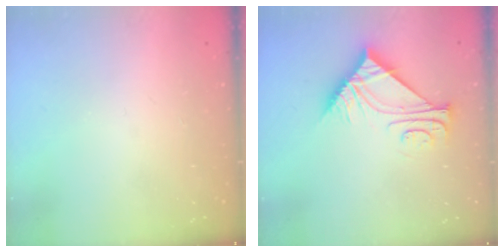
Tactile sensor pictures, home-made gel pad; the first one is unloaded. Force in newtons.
{"total": 9.3, "press": 9.3, "slide": 0.5}